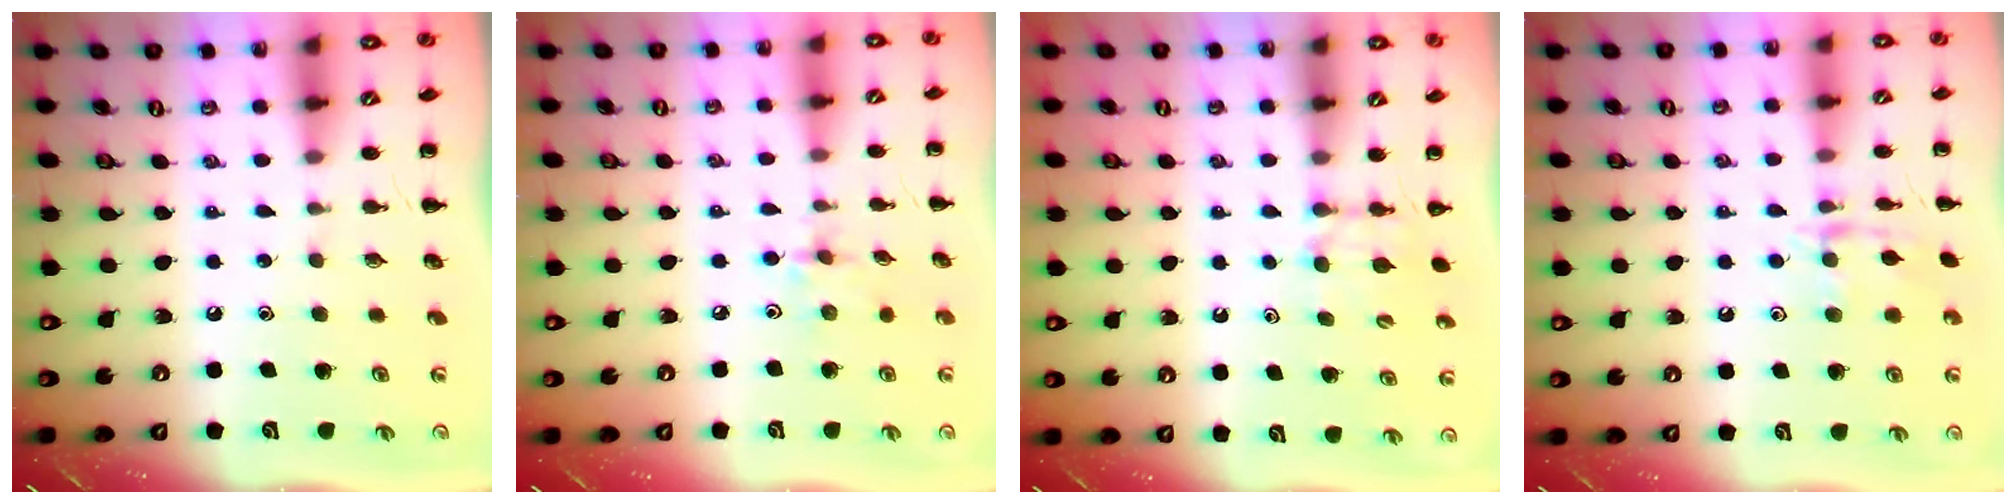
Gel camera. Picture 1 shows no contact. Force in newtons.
{"total": 2.4, "press": 2.4, "slide": 0.5}
{"total": 6.2, "press": 6.1, "slide": 1.4}
{"total": 11.0, "press": 11.0, "slide": 0.6}